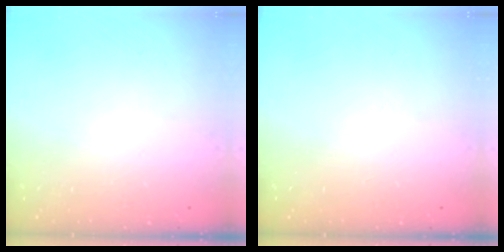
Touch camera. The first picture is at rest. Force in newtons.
{"total": 0.0}